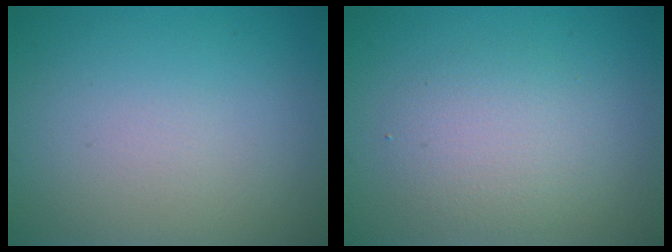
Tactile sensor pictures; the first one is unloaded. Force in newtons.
{"total": 2.8, "press": 2.8, "slide": 0.2}